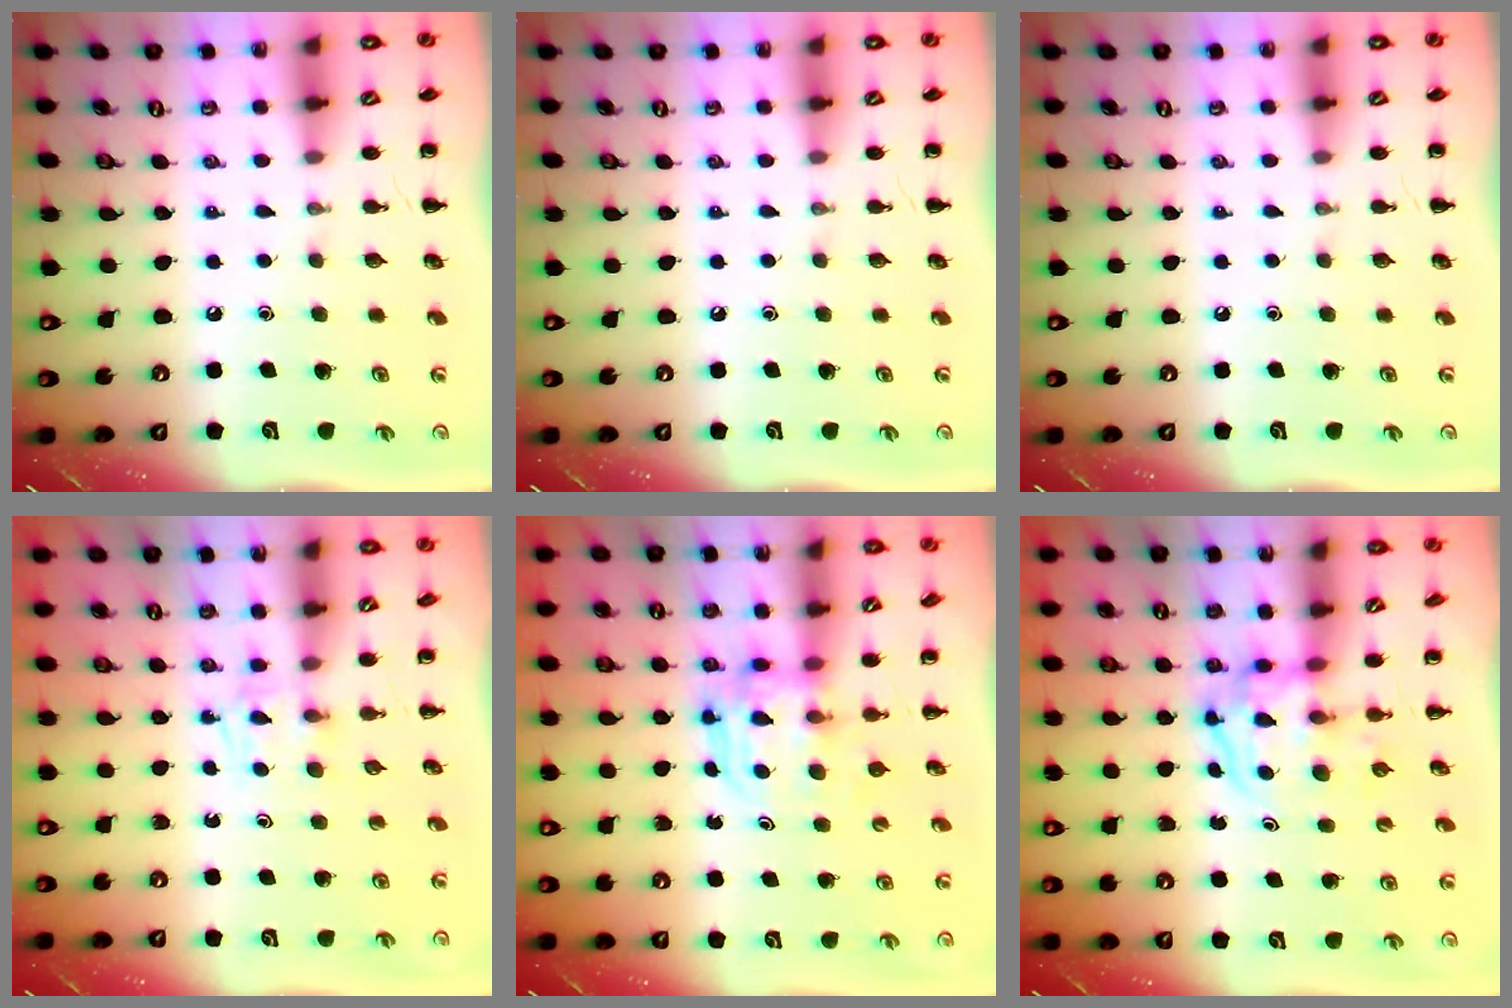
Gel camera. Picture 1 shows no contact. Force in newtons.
{"total": 0.0}
{"total": 0.0}
{"total": 2.4, "press": 2.1, "slide": 1.1}
{"total": 3.8, "press": 3.7, "slide": 0.2}
{"total": 3.8, "press": 3.7, "slide": 0.5}